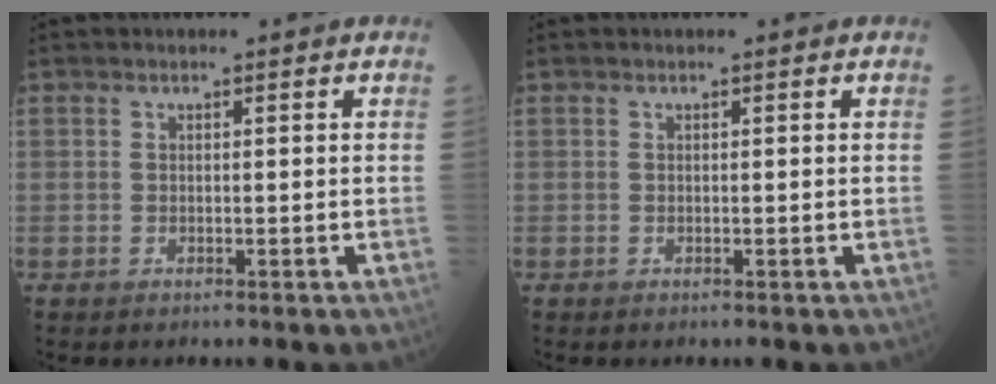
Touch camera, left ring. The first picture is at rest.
{"total": 0.0}